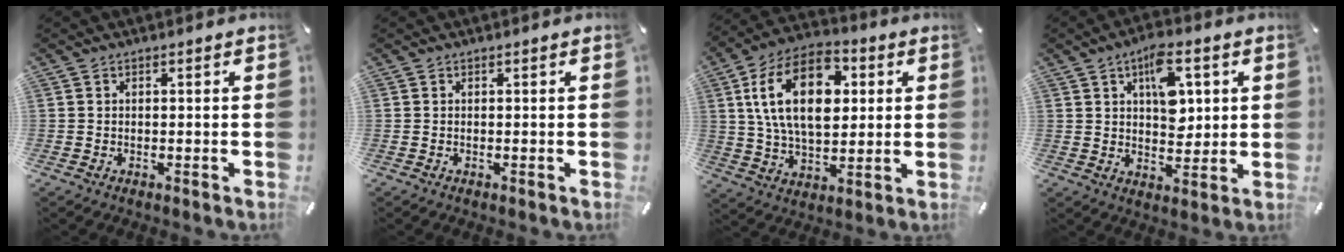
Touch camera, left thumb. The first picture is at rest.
{"total": 0.0}
{"total": 19.0, "force": [4.7, 12.0, 14.0], "torque": [-0.279, 0.005, 0.076]}
{"total": 11.0, "force": [4.0, 6.6, 7.9], "torque": [-0.105, -0.008, 0.068]}